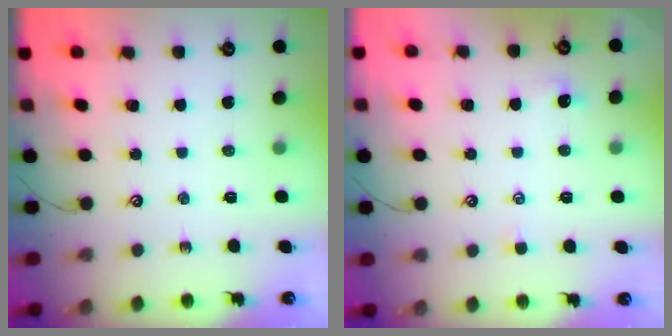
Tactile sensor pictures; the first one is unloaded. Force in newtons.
{"total": 1.0, "press": 1.0, "slide": 0.3}